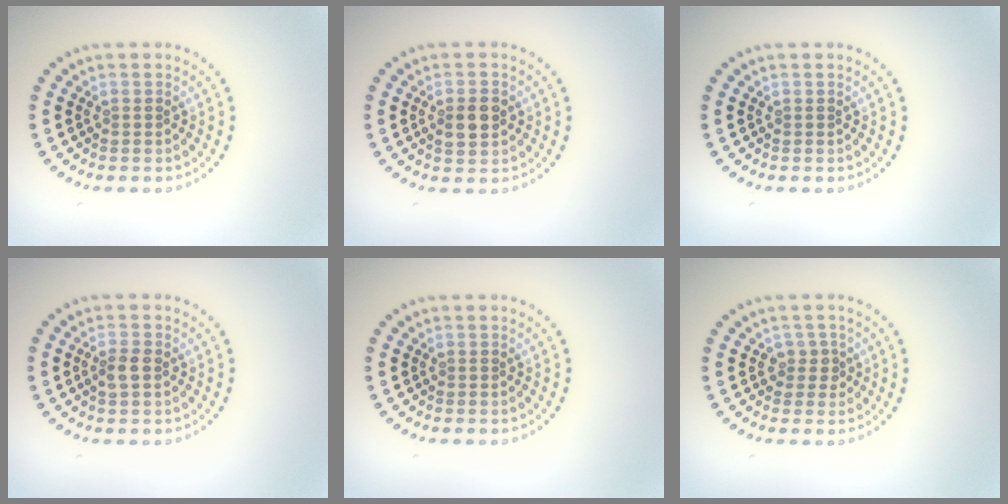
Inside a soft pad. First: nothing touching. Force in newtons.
{"total": 2.7, "press": 2.7, "slide": 0.2}
{"total": 0.0}
{"total": 1.7, "press": 1.6, "slide": 0.3}
{"total": 0.0}
{"total": 1.6, "press": 1.3, "slide": 1.0}